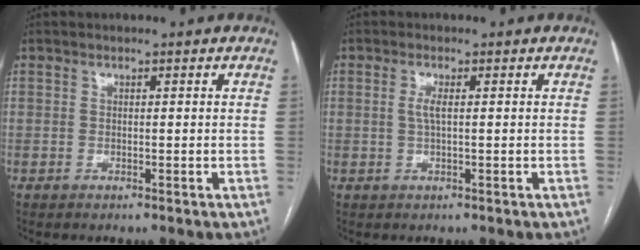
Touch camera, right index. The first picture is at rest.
{"total": 1.9, "force": [0.2, 0.2, 1.9], "torque": [-0.044, 0.000, 0.004]}